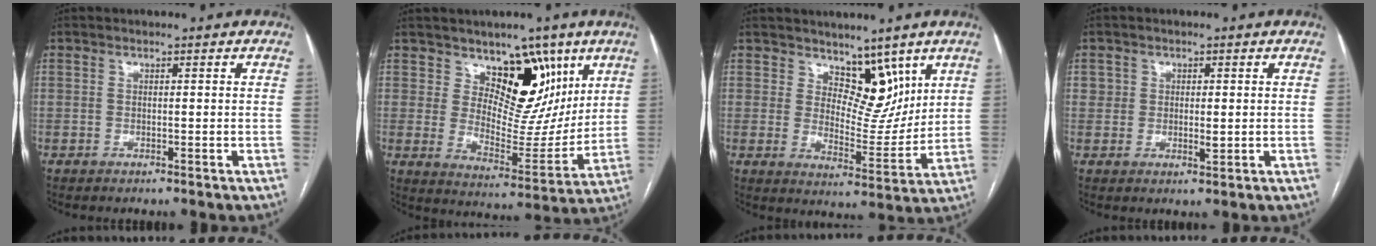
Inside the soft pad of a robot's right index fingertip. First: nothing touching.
{"total": 11.5, "force": [6.7, 6.6, 6.7], "torque": [-0.084, -0.004, 0.115]}
{"total": 7.8, "force": [5.4, 4.4, 3.6], "torque": [-0.042, -0.005, 0.097]}
{"total": 2.6, "force": [0.3, 1.8, 1.8], "torque": [-0.022, -0.001, 0.006]}